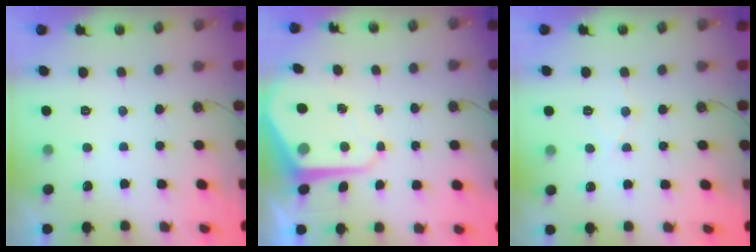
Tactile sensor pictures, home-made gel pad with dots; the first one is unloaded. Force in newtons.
{"total": 9.1, "press": 9.1, "slide": 0.9}
{"total": 6.0, "press": 6.0, "slide": 0.3}